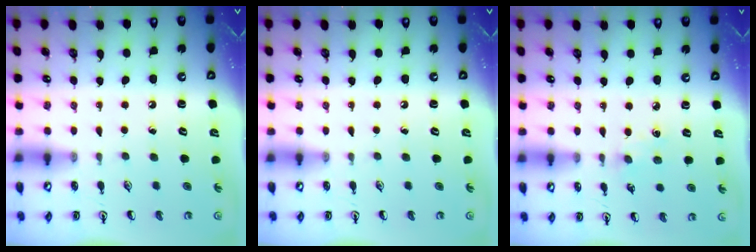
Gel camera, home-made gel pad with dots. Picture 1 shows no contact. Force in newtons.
{"total": 0.0}
{"total": 2.9, "press": 2.8, "slide": 0.4}